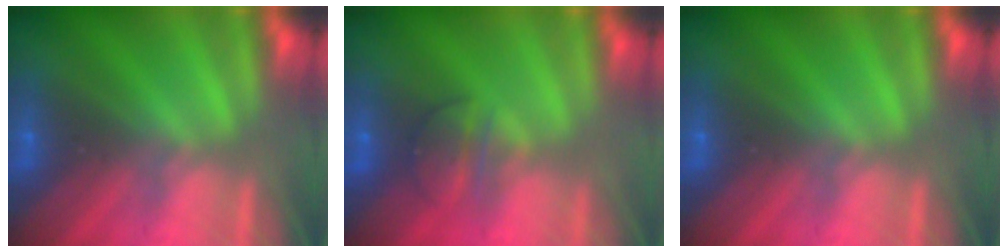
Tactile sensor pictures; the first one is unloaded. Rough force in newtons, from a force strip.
{"total": 2.4}
{"total": 0.0}